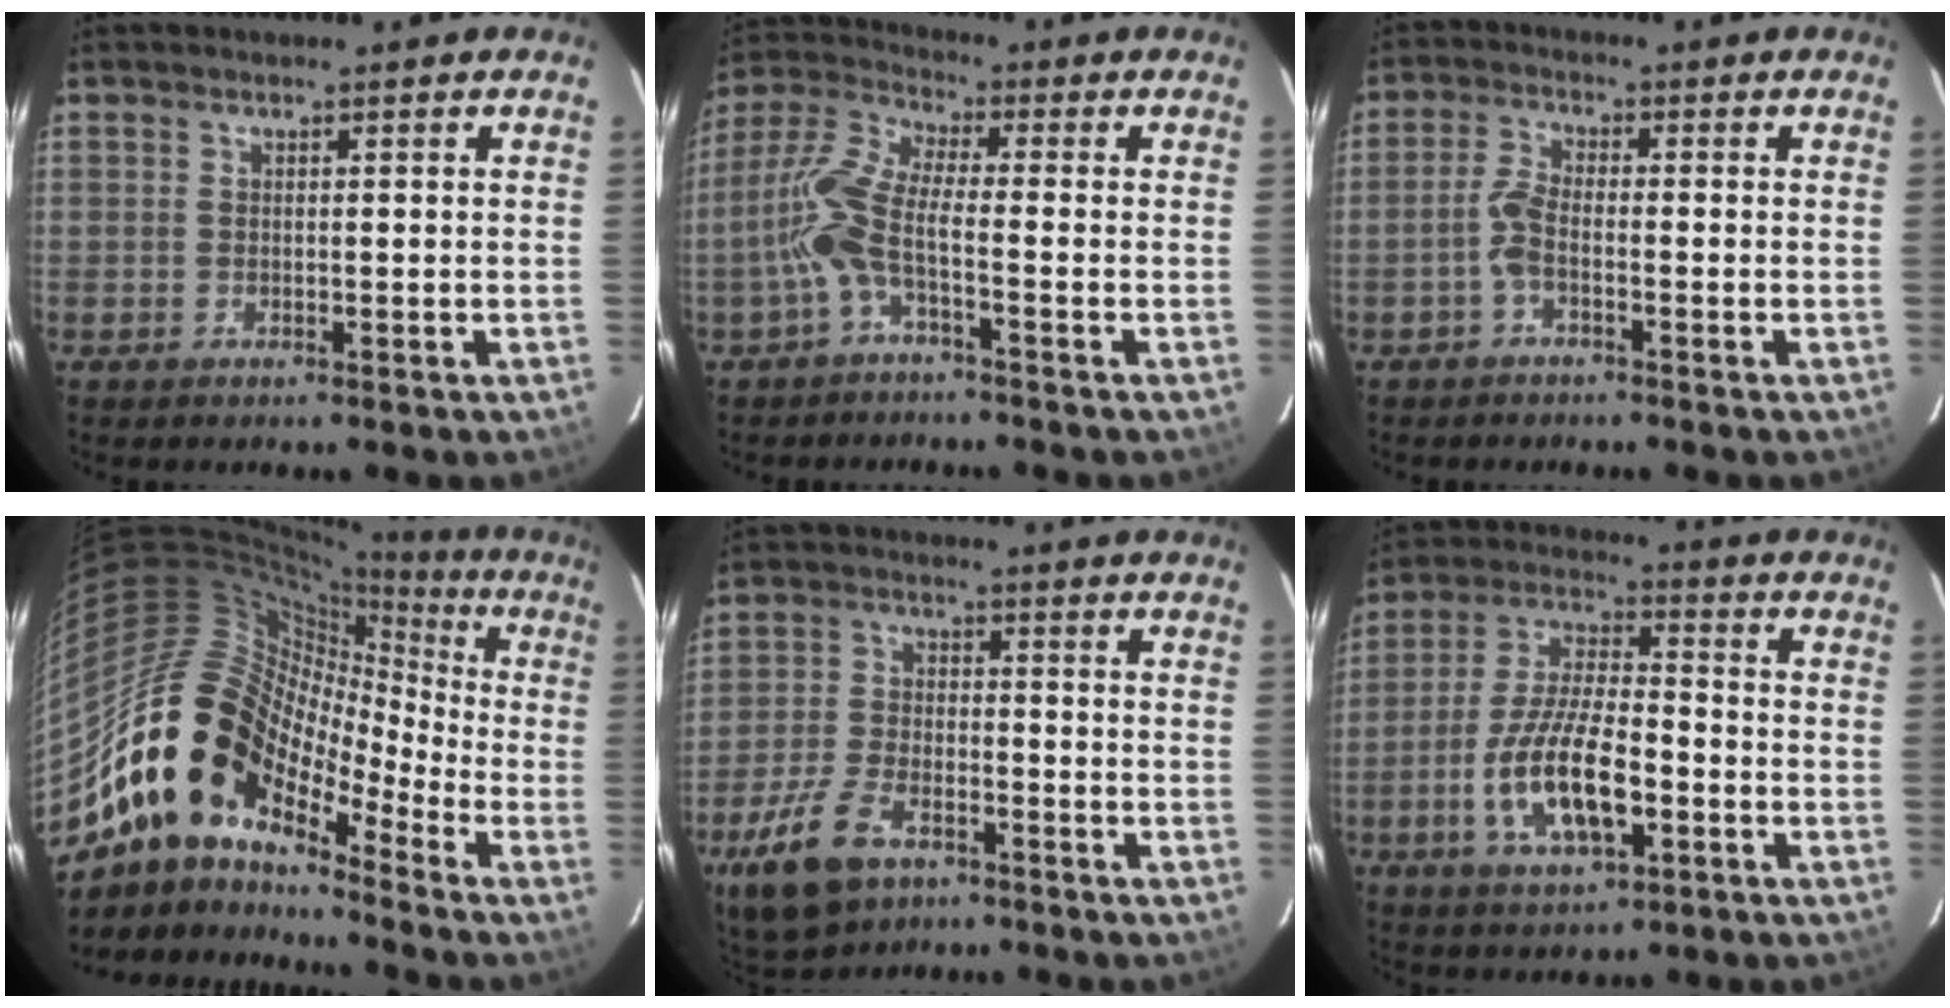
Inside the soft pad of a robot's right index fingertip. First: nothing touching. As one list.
[{"total": 7.7, "force": [-2.8, 1.2, 7.1], "torque": [-0.173, 0.010, -0.059]}, {"total": 3.1, "force": [-1.6, 0.8, 2.5], "torque": [-0.064, 0.007, -0.036]}, {"total": 16.9, "force": [-10.3, 9.7, 9.3], "torque": [-0.161, 0.005, -0.206]}, {"total": 12.1, "force": [-7.3, 6.3, 7.2], "torque": [-0.178, -0.013, -0.138]}, {"total": 14.2, "force": [-4.9, 5.4, 12.1], "torque": [-0.250, -0.007, -0.085]}]